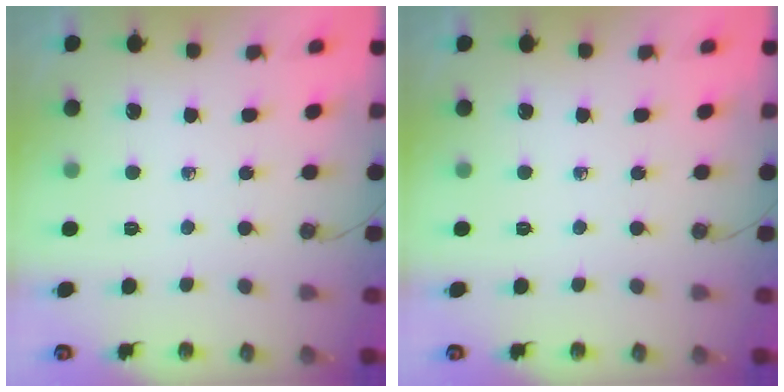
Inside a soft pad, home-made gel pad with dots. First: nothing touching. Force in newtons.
{"total": 0.0}